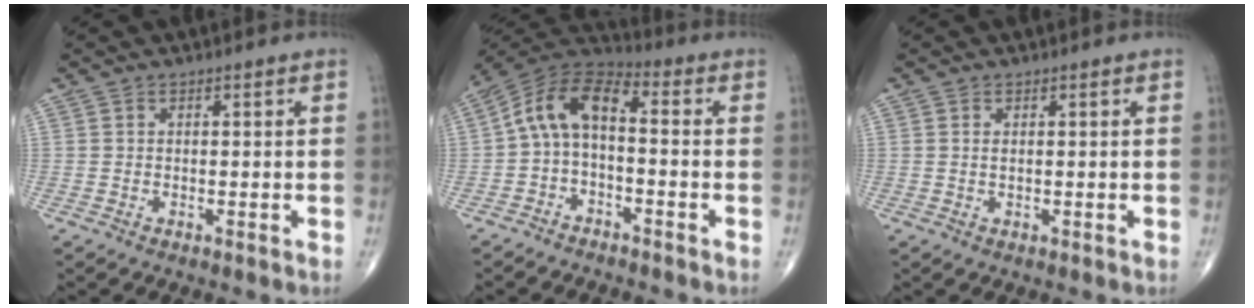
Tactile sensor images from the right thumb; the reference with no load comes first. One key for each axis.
{"total": 9.9, "fx": -1.1, "fy": 5.3, "fz": 8.3, "tx": -0.146, "ty": 0.047, "tz": -0.035}
{"total": 0.6, "fx": 0.2, "fy": 0.3, "fz": 0.6, "tx": -0.014, "ty": 0.001, "tz": 0.006}